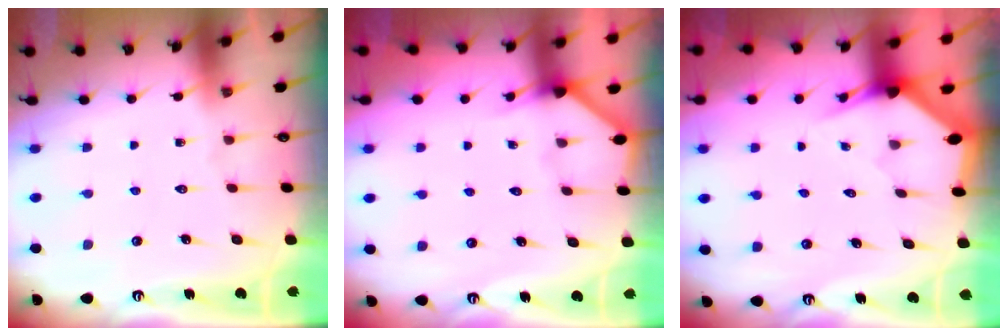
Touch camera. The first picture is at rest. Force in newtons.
{"total": 2.9, "press": 2.9, "slide": 0.2}
{"total": 2.7, "press": 2.7, "slide": 0.1}